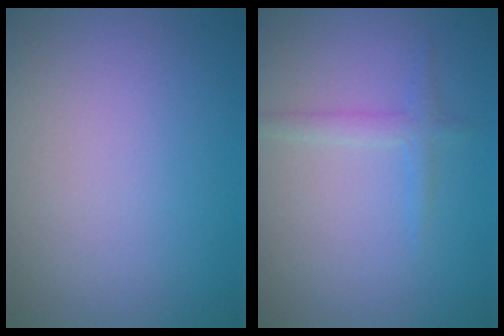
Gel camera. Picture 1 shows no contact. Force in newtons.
{"total": 1.5, "press": 1.5, "slide": 0.0}